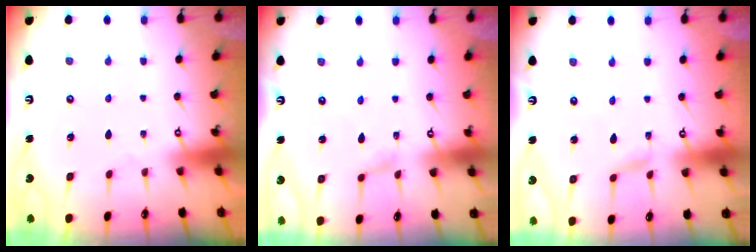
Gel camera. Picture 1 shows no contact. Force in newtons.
{"total": 2.4, "press": 2.4, "slide": 0.1}
{"total": 2.1, "press": 2.1, "slide": 0.1}